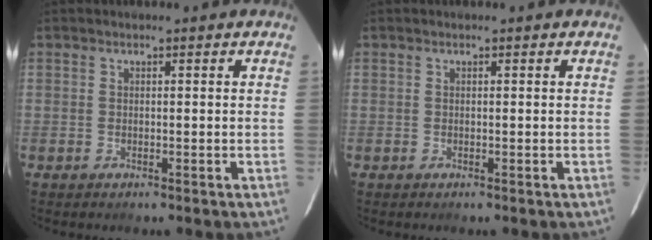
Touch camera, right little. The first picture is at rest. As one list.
[{"total": 0.0}]